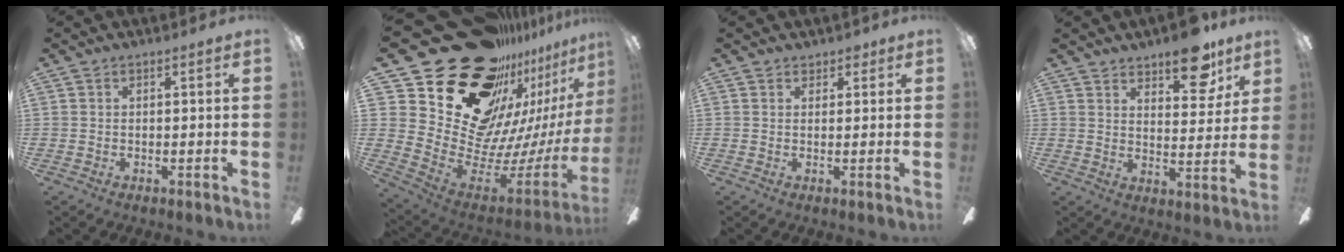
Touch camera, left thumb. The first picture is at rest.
{"total": 31.5, "force": [18.8, 17.9, 17.9], "torque": [-0.278, -0.178, 0.386]}
{"total": 1.8, "force": [1.3, 1.2, 0.3], "torque": [0.010, -0.004, 0.021]}
{"total": 11.4, "force": [8.7, 4.5, 5.7], "torque": [-0.054, -0.053, 0.148]}